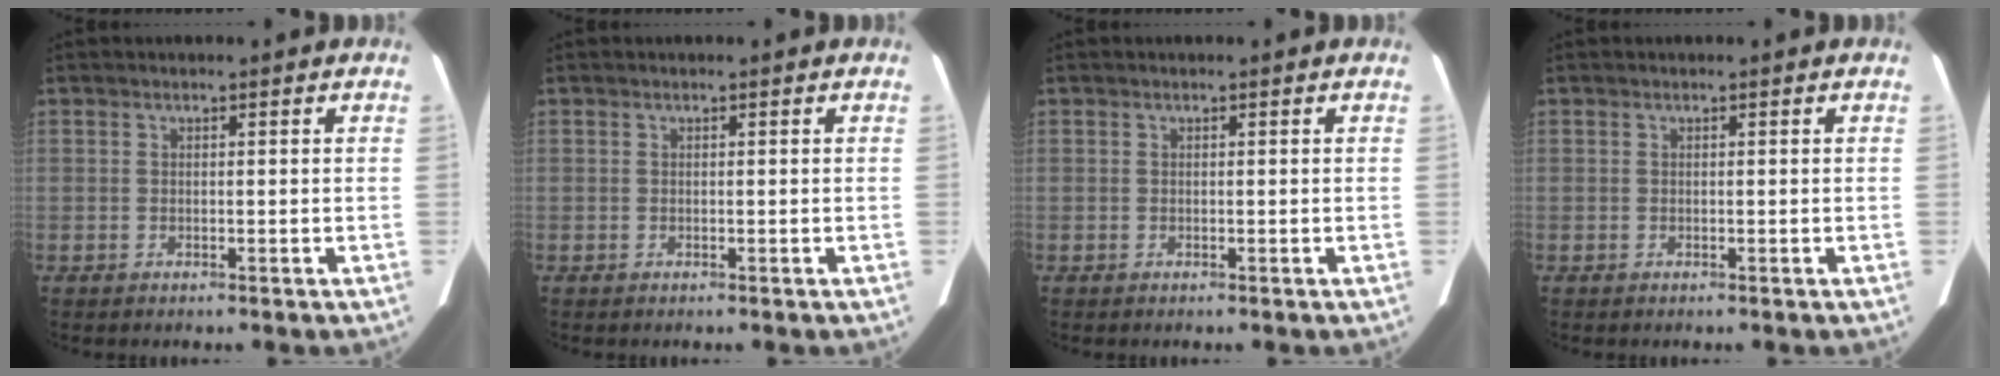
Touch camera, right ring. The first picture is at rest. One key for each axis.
{"total": 0.0}
{"total": 0.0}
{"total": 0.0}